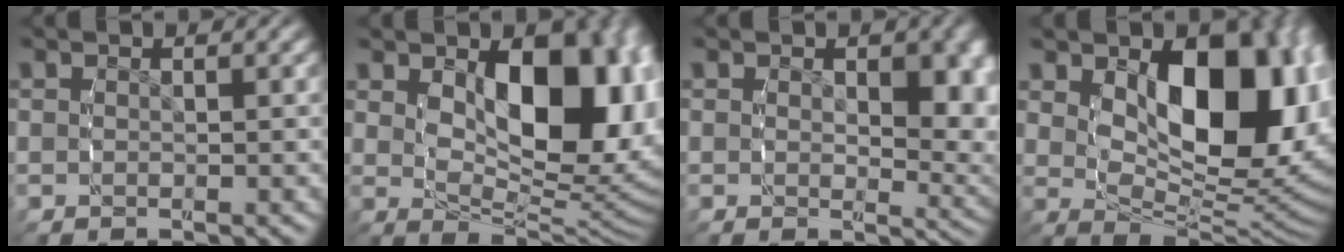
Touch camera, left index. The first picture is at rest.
{"total": 13.4, "force": [1.8, 7.4, 11.0], "torque": [-0.158, -0.028, 0.039]}
{"total": 3.9, "force": [0.9, 2.0, 3.3], "torque": [-0.040, -0.016, 0.019]}
{"total": 14.9, "force": [1.6, 8.5, 12.1], "torque": [-0.179, -0.033, 0.037]}